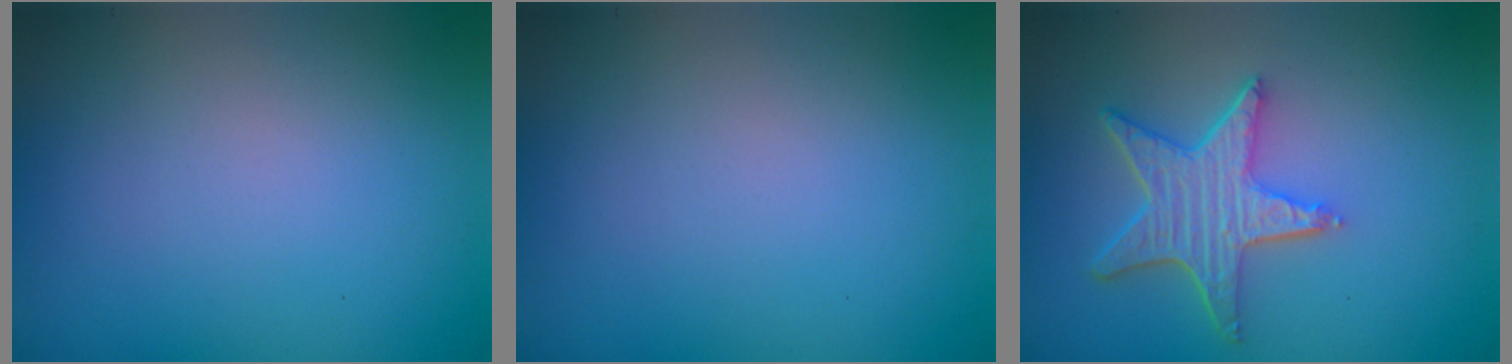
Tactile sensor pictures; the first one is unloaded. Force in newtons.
{"total": 0.0}
{"total": 5.0, "press": 4.0, "slide": 3.0}